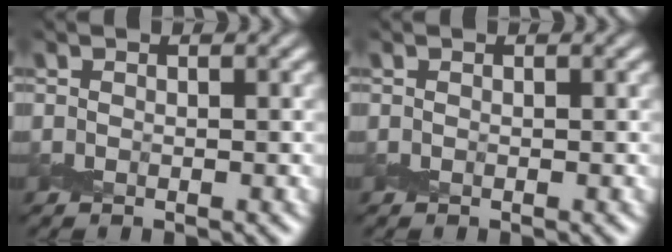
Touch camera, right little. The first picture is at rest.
{"total": 0.0}